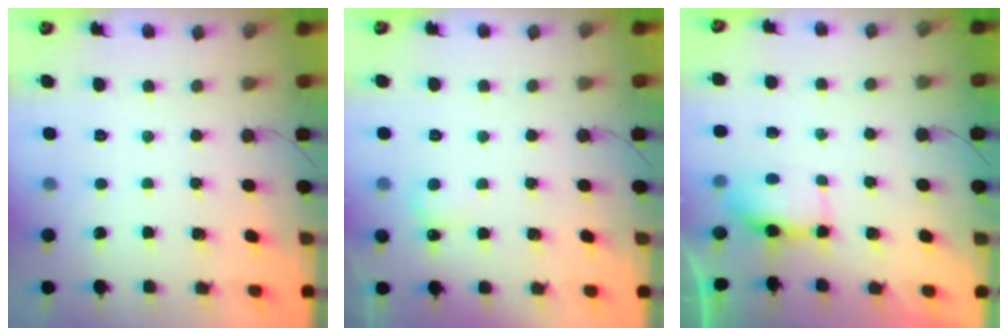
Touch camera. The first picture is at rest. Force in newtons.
{"total": 3.7, "press": 3.5, "slide": 1.1}
{"total": 12.4, "press": 6.7, "slide": 10.4}